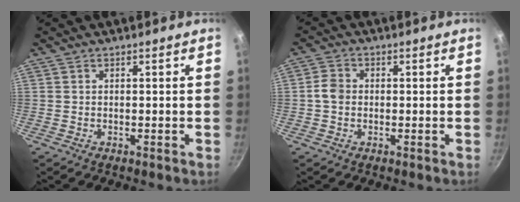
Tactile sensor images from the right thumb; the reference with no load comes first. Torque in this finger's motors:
{"motor_torque": [0.35, 0.98, 0.49, -0.91, 0.02]}